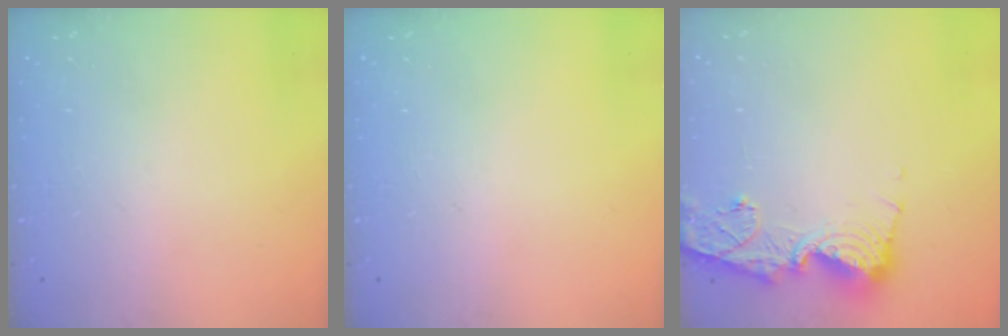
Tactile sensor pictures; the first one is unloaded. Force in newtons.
{"total": 0.0}
{"total": 11.2, "press": 11.2, "slide": 1.3}